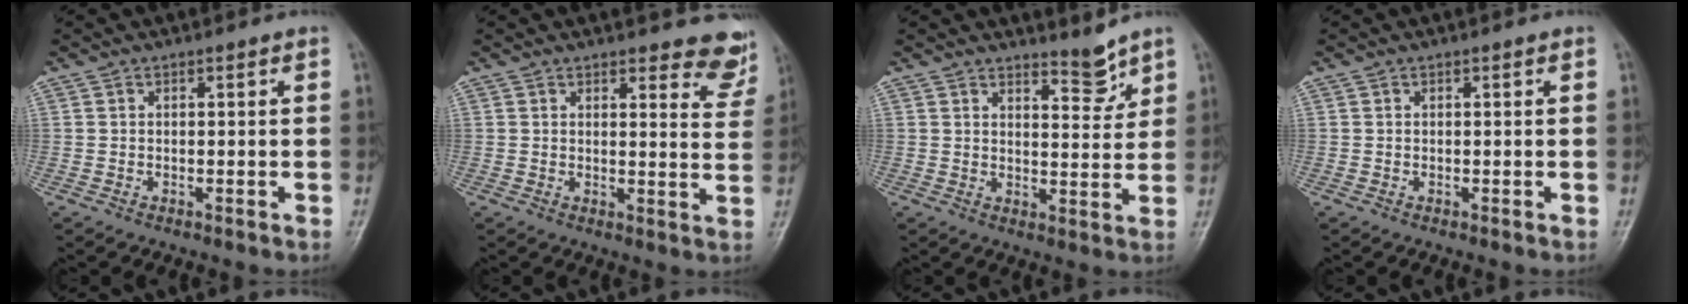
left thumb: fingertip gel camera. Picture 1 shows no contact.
{"total": 7.8, "force": [6.8, 2.5, 2.9], "torque": [0.004, -0.046, 0.058]}
{"total": 4.1, "force": [3.7, 1.0, 1.5], "torque": [-0.010, -0.039, 0.061]}
{"total": 0.0}